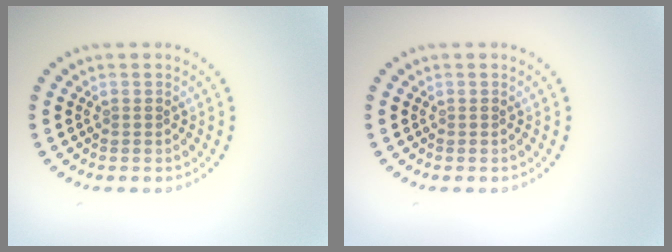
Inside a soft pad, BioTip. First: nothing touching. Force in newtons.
{"total": 0.0}